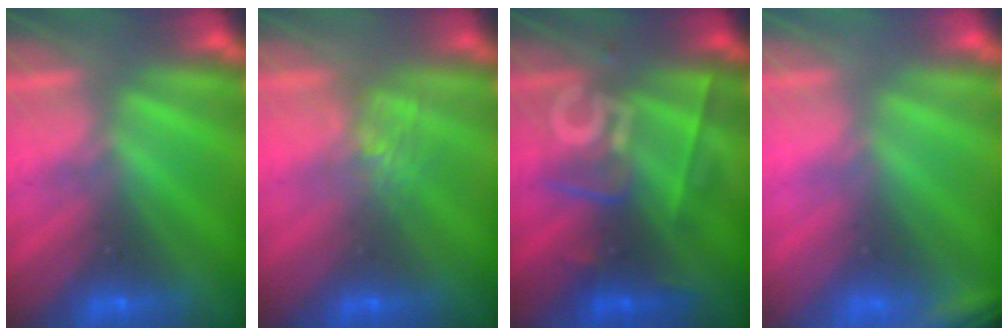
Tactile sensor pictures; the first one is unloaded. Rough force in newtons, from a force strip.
{"total": 2.1}
{"total": 2.5}
{"total": 2.4}